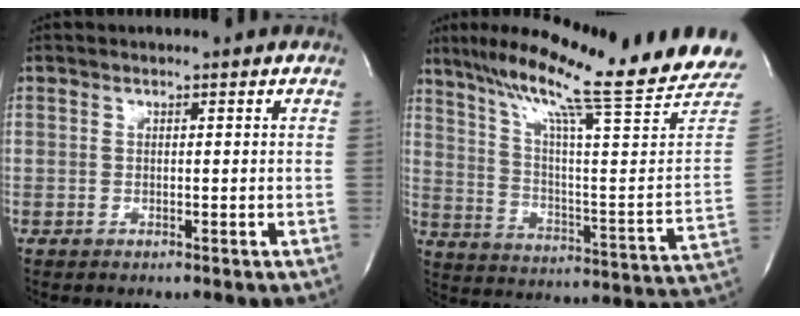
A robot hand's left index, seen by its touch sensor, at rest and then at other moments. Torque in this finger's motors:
{"motor_torque": [-0.19, -0.25, 0.26, 0.11]}